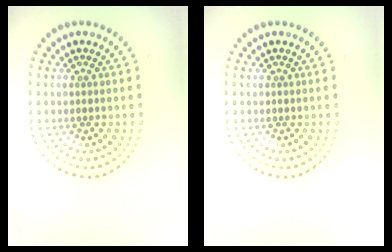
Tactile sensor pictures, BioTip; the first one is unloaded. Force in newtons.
{"total": 0.0}